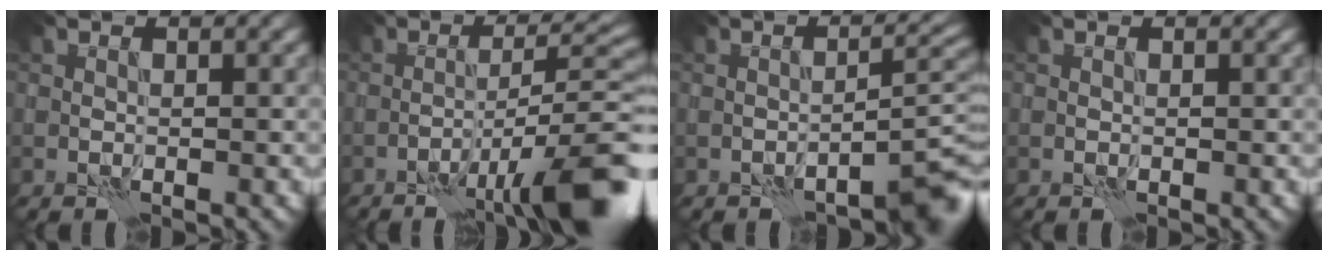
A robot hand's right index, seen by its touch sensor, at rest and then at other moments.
{"total": 10.4, "force": [-5.6, 1.7, 8.6], "torque": [-0.124, 0.013, -0.088]}
{"total": 4.7, "force": [-2.6, 1.0, 3.8], "torque": [-0.043, 0.013, -0.038]}
{"total": 0.0}